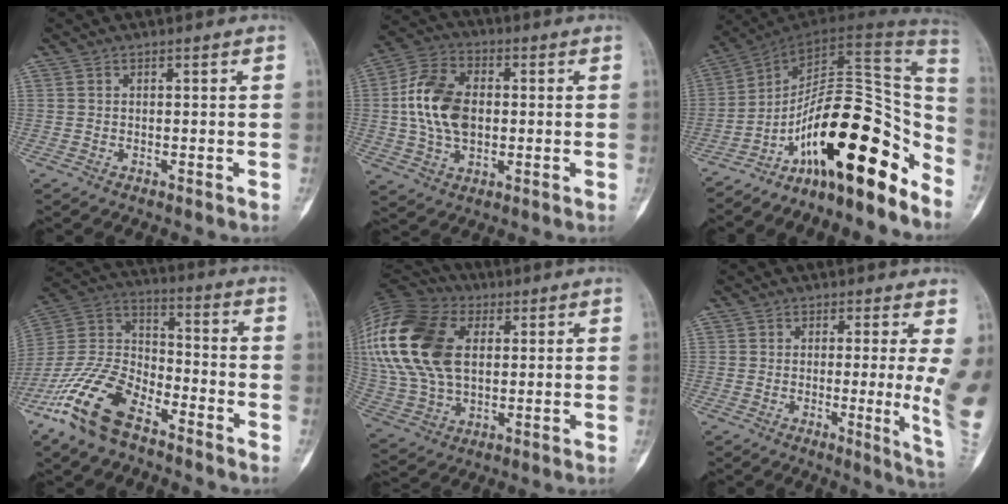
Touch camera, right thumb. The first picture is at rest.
{"total": 13.3, "force": [0.4, 8.7, 10.1], "torque": [-0.186, 0.015, 0.005]}
{"total": 20.3, "force": [-12.6, 7.1, 14.3], "torque": [-0.171, 0.136, -0.202]}
{"total": 17.6, "force": [-11.1, 8.2, 10.9], "torque": [-0.225, 0.056, -0.219]}
{"total": 28.3, "force": [7.0, 18.4, 20.4], "torque": [-0.477, 0.028, 0.136]}
{"total": 8.8, "force": [0.9, 0.4, 8.7], "torque": [-0.105, -0.019, 0.011]}